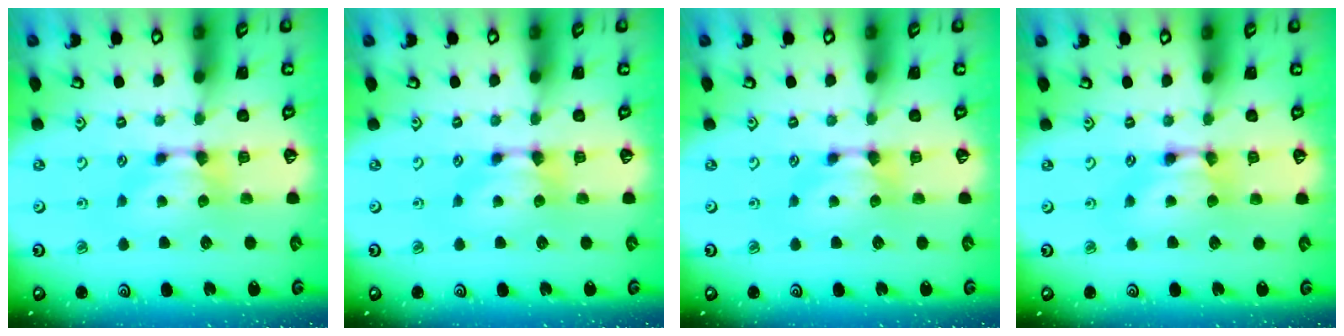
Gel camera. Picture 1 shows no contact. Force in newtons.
{"total": 0.0}
{"total": 0.0}
{"total": 1.8, "press": 1.8, "slide": 0.1}